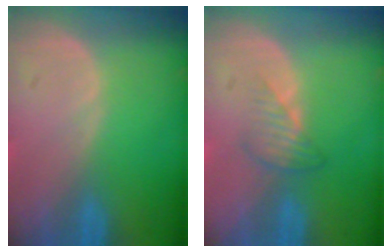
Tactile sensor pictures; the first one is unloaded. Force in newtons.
{"total": 2.7, "press": 2.6, "slide": 0.7}